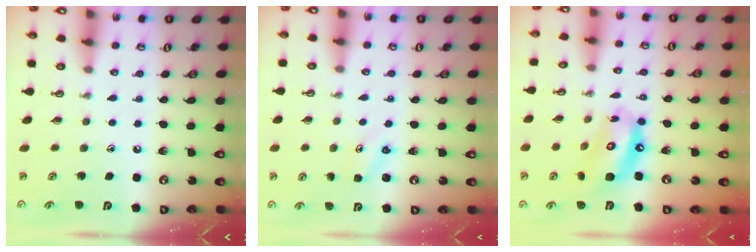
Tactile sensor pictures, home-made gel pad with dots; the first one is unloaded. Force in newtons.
{"total": 2.5, "press": 2.5, "slide": 0.3}
{"total": 13.3, "press": 13.2, "slide": 1.5}